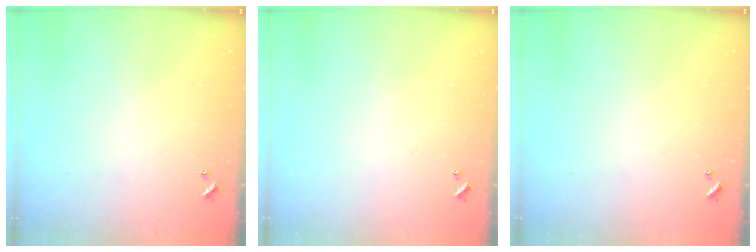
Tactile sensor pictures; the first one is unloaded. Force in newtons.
{"total": 0.0}
{"total": 0.0}